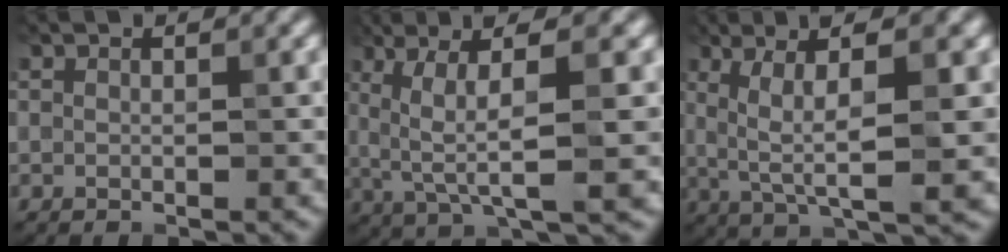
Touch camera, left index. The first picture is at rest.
{"total": 7.0, "force": [1.3, 1.6, 6.7], "torque": [-0.125, 0.000, 0.027]}
{"total": 6.6, "force": [1.0, 1.4, 6.4], "torque": [-0.115, -0.001, 0.022]}